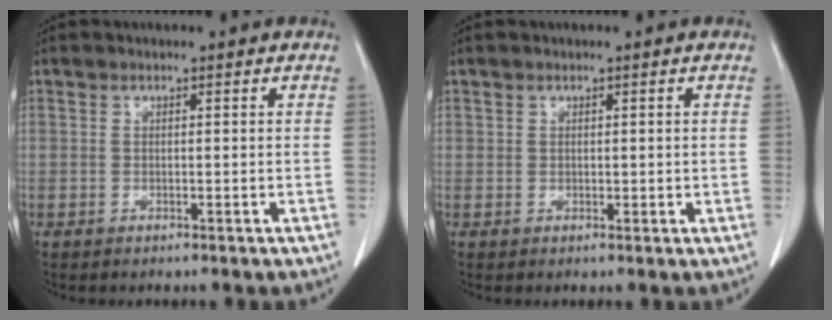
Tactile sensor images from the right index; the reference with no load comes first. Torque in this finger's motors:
{"motor_torque": [-0.15, 0.14, -0.04, 0.00]}